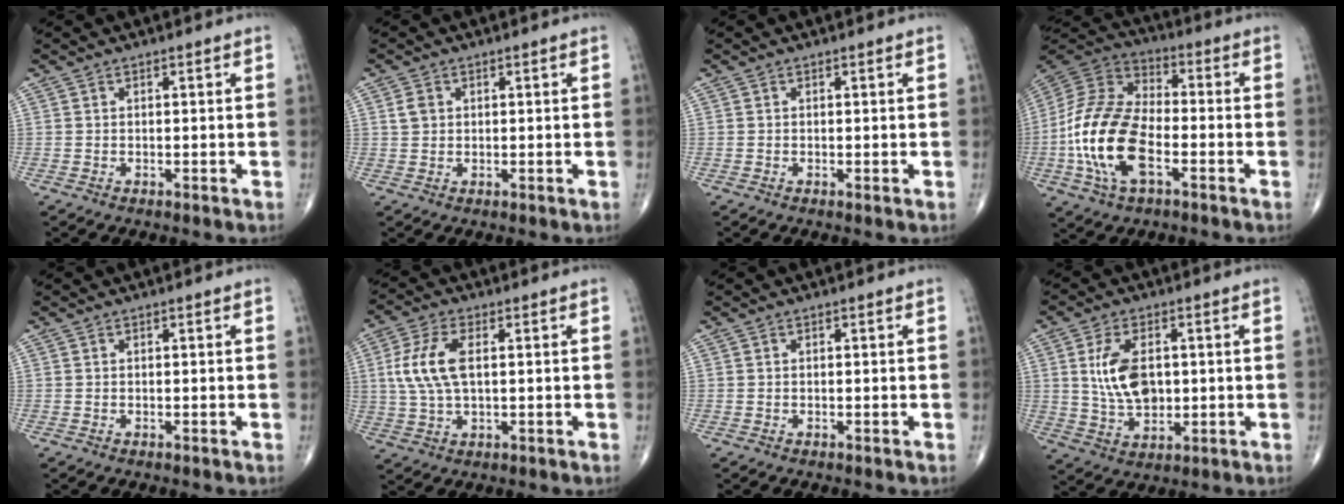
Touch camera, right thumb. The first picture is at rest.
{"total": 2.2, "force": [0.6, 1.8, 1.1], "torque": [-0.017, 0.001, 0.014]}
{"total": 0.0}
{"total": 18.7, "force": [-4.9, 9.8, 15.1], "torque": [-0.308, 0.024, -0.096]}
{"total": 0.0}
{"total": 9.5, "force": [1.5, 4.7, 8.1], "torque": [-0.180, 0.005, 0.030]}
{"total": 0.0}
{"total": 10.1, "force": [1.4, 6.0, 8.0], "torque": [-0.142, -0.007, 0.035]}